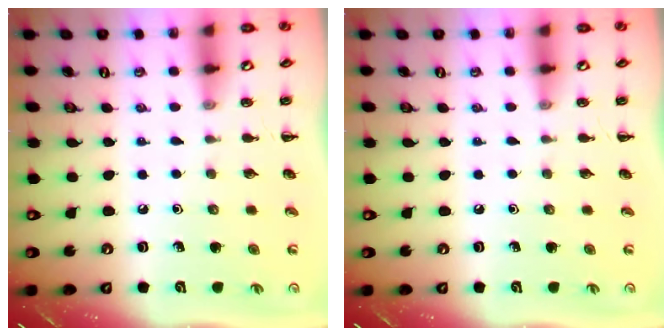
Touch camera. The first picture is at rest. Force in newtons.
{"total": 0.0}